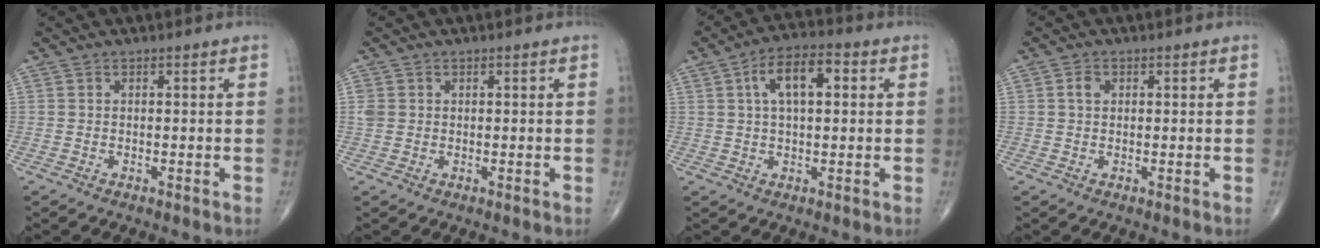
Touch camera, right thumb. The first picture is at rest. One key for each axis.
{"total": 2.1, "fx": 0.3, "fy": 1.9, "fz": 1.0, "tx": -0.019, "ty": 0.004, "tz": 0.010}
{"total": 9.0, "fx": 2.3, "fy": 4.2, "fz": 7.6, "tx": -0.122, "ty": 0.017, "tz": 0.031}
{"total": 1.8, "fx": 0.4, "fy": 1.3, "fz": 1.1, "tx": -0.019, "ty": 0.003, "tz": 0.007}